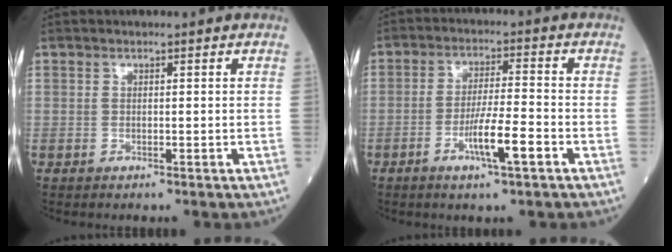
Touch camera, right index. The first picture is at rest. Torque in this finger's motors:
{"motor_torque": [1.32, -0.53, 0.60, 0.16]}